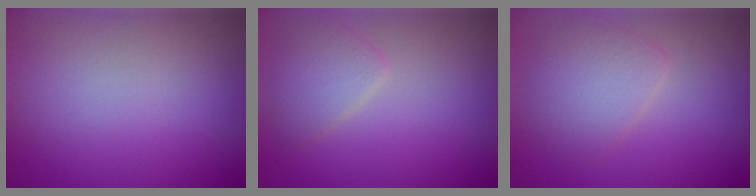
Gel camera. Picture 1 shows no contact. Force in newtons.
{"total": 2.4, "press": 2.4, "slide": 0.1}
{"total": 3.3, "press": 3.3, "slide": 0.1}